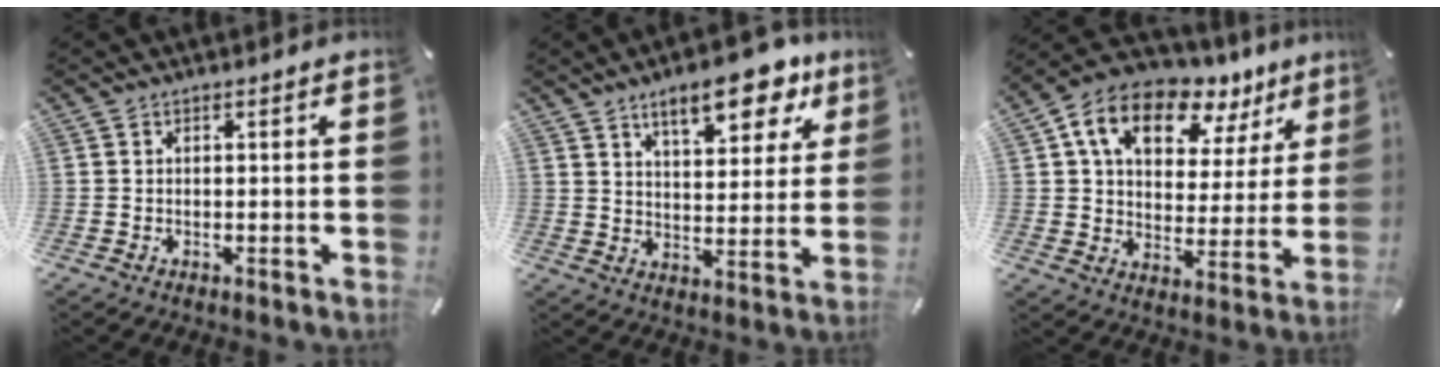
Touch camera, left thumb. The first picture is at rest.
{"total": 13.8, "force": [9.2, 5.6, 8.6], "torque": [-0.111, -0.046, 0.152]}
{"total": 13.8, "force": [8.3, 8.7, 6.8], "torque": [-0.117, -0.046, 0.150]}